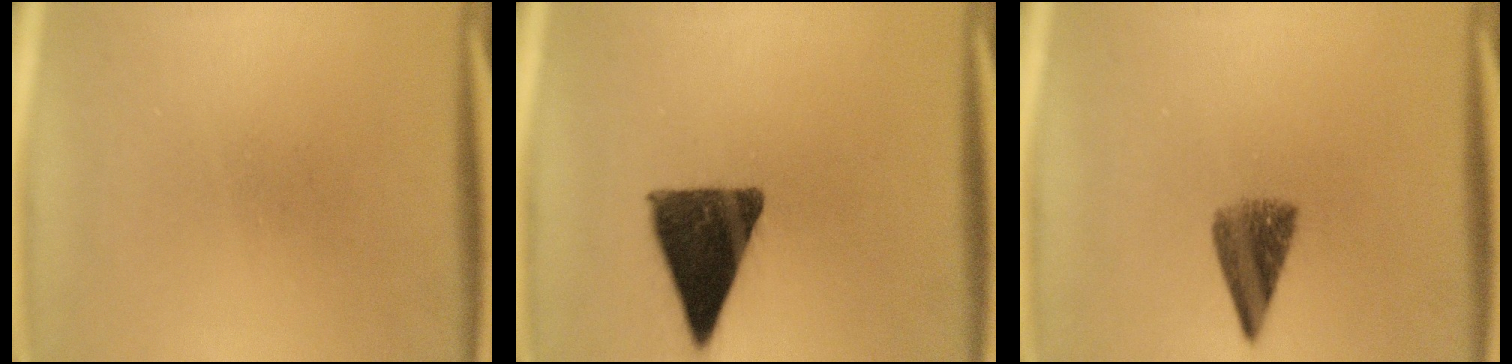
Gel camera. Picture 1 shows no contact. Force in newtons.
{"total": 12.9}
{"total": 5.6}